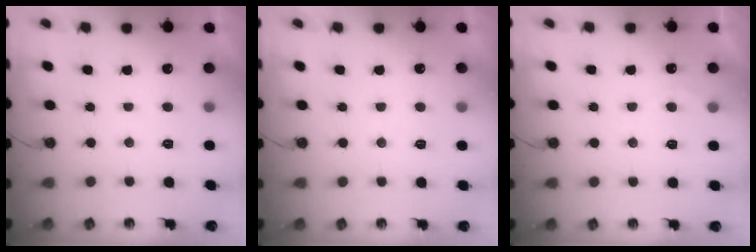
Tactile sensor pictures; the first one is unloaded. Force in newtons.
{"total": 4.2, "press": 4.2, "slide": 0.7}
{"total": 3.6, "press": 3.6, "slide": 0.5}